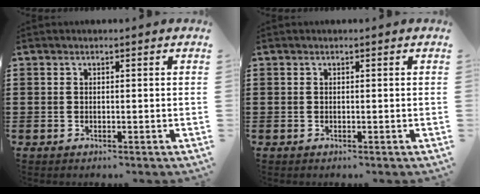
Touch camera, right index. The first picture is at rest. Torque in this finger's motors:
{"motor_torque": [0.31, 0.51, 0.00, 0.01]}